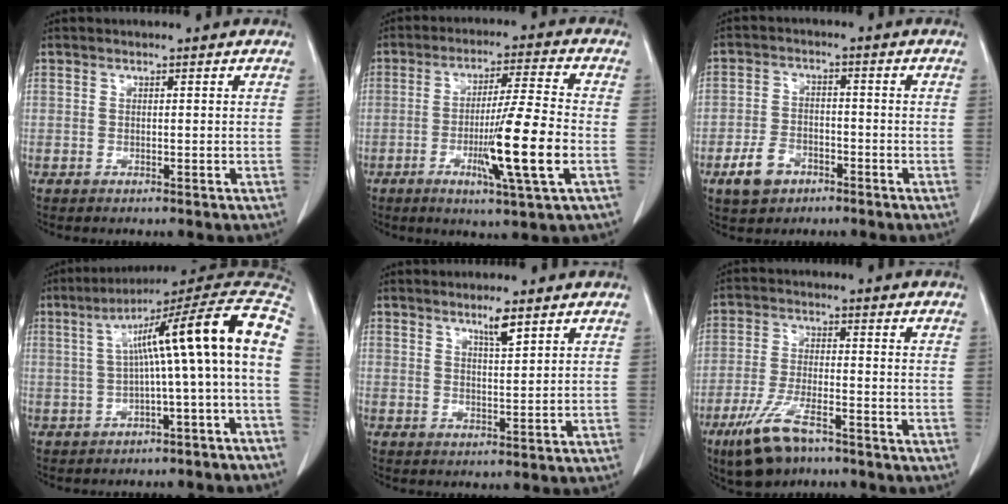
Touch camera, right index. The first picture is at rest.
{"total": 12.4, "force": [-3.3, -0.7, 11.9], "torque": [-0.206, -0.016, -0.061]}
{"total": 5.8, "force": [-3.3, 3.7, 2.9], "torque": [-0.064, 0.005, -0.055]}
{"total": 15.3, "force": [-0.2, -0.3, 15.3], "torque": [-0.218, 0.052, -0.007]}
{"total": 3.0, "force": [2.1, 0.2, 2.2], "torque": [-0.041, -0.003, 0.038]}
{"total": 9.1, "force": [-6.2, 2.7, 6.1], "torque": [-0.130, -0.015, -0.108]}